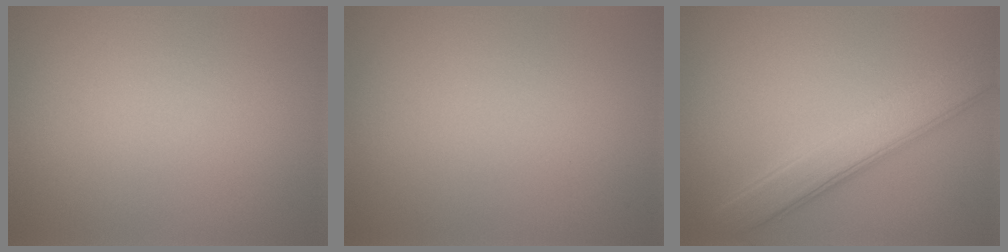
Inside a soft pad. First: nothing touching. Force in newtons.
{"total": 0.0}
{"total": 4.8, "press": 4.8, "slide": 0.2}